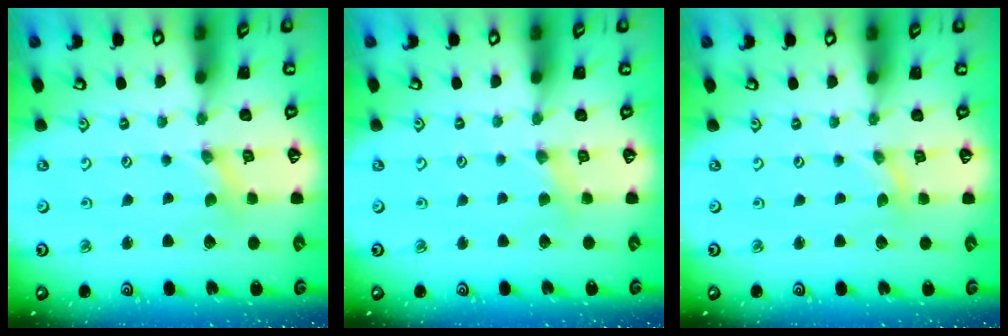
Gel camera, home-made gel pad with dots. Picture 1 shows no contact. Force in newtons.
{"total": 2.4, "press": 2.4, "slide": 0.4}
{"total": 0.0}